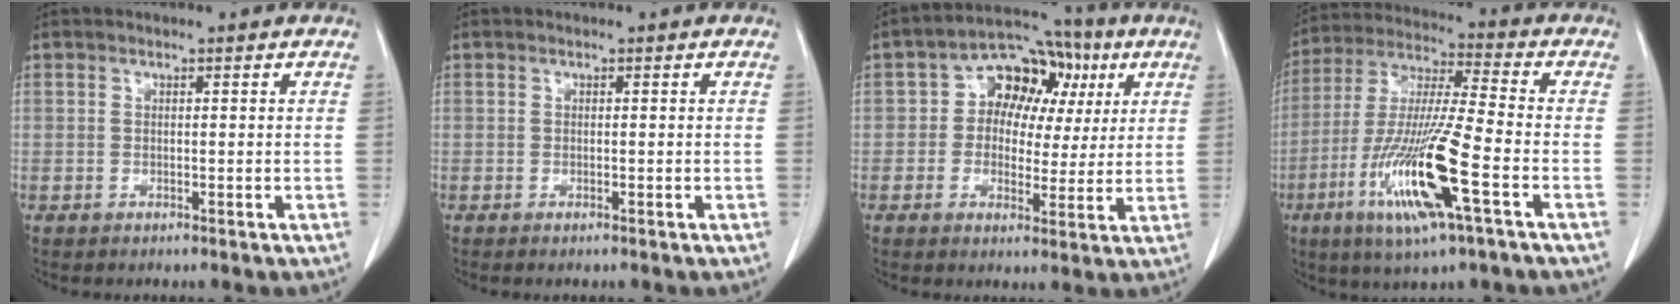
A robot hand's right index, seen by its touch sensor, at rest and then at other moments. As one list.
[{"total": 0.9, "force": [-0.4, 0.3, 0.7], "torque": [-0.018, -0.002, -0.005]}, {"total": 11.8, "force": [2.8, 8.5, 7.6], "torque": [-0.098, 0.048, 0.040]}, {"total": 17.6, "force": [-6.7, 1.2, 16.3], "torque": [-0.340, -0.025, -0.125]}]